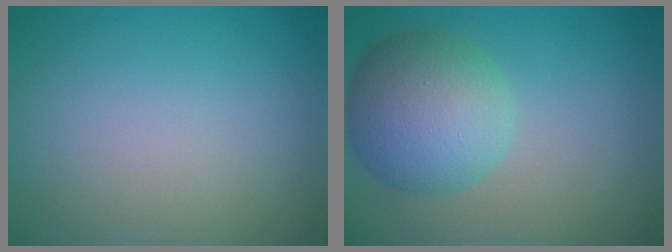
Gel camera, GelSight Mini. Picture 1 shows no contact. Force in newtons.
{"total": 7.2, "press": 7.2, "slide": 0.2}